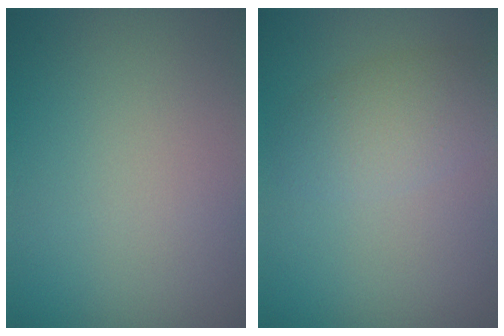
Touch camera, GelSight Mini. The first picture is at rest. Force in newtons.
{"total": 3.2, "press": 3.2, "slide": 0.1}